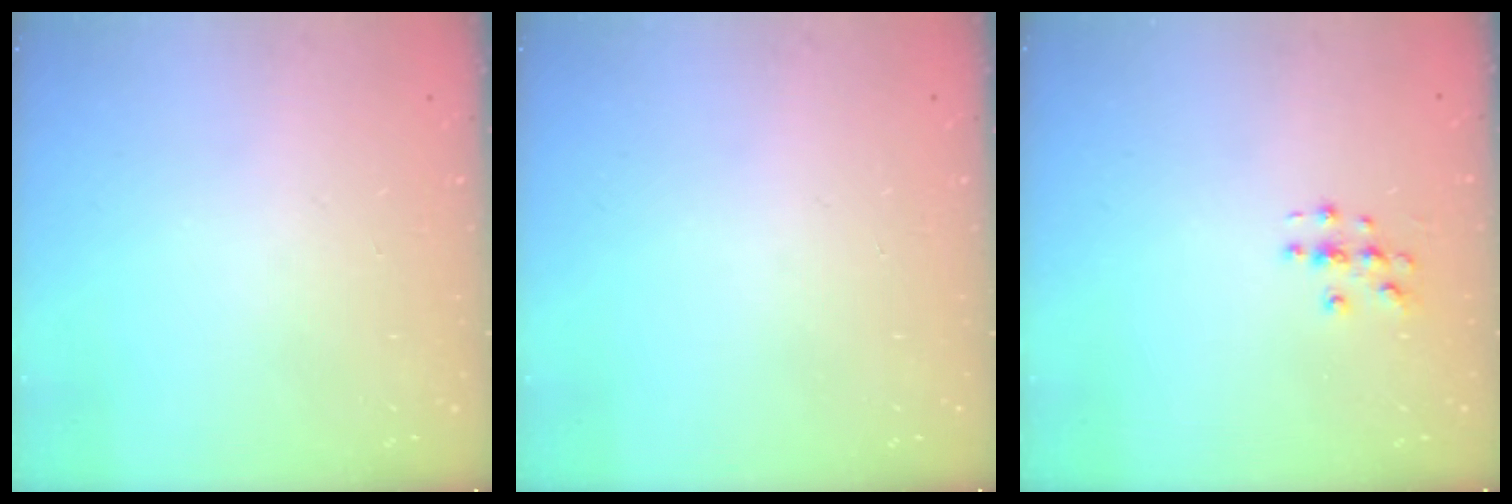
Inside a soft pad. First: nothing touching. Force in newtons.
{"total": 0.0}
{"total": 3.2, "press": 3.2, "slide": 0.1}